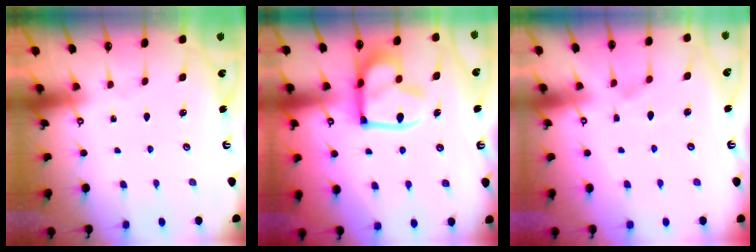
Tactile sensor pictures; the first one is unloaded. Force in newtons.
{"total": 15.1, "press": 15.0, "slide": 1.7}
{"total": 2.4, "press": 2.1, "slide": 1.2}